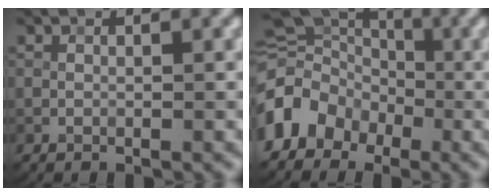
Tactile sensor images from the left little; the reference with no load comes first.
{"total": 6.8, "force": [-3.1, 5.2, 2.9], "torque": [-0.039, 0.017, -0.073]}